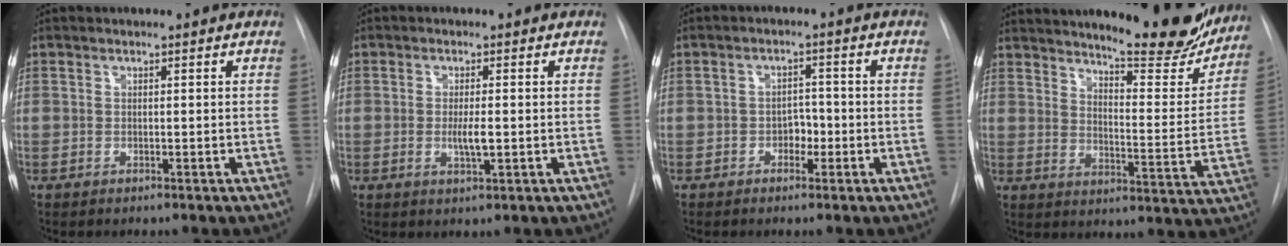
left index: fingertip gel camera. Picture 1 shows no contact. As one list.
[{"total": 2.8, "force": [-0.6, 0.5, 2.7], "torque": [-0.052, -0.009, -0.009]}, {"total": 2.7, "force": [-1.3, 1.7, 1.5], "torque": [-0.016, 0.003, -0.022]}, {"total": 19.8, "force": [17.3, 3.1, 9.1], "torque": [-0.123, -0.048, 0.225]}]